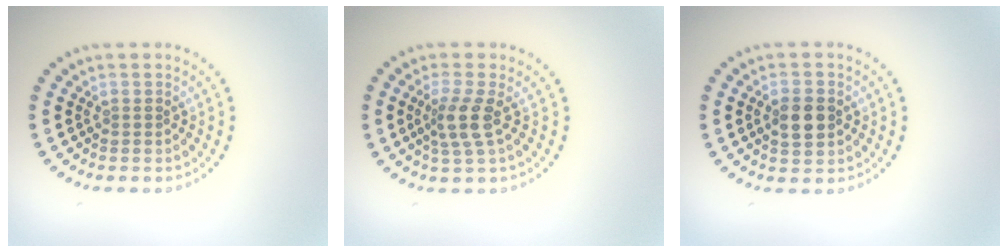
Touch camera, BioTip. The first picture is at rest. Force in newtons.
{"total": 2.7, "press": 2.2, "slide": 1.7}
{"total": 3.1, "press": 3.1, "slide": 0.1}